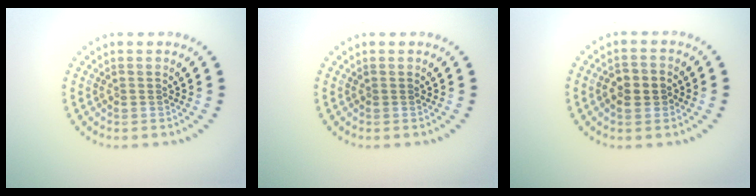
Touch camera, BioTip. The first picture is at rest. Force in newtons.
{"total": 0.0}
{"total": 2.7, "press": 2.6, "slide": 0.6}